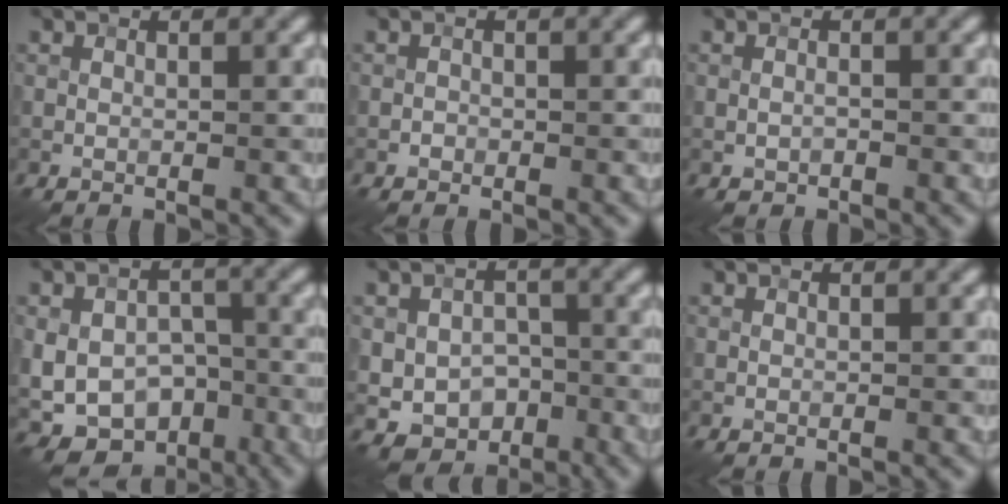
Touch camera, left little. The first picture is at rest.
{"total": 0.5, "force": [-0.3, 0.4, 0.0], "torque": [0.003, -0.001, -0.008]}
{"total": 0.5, "force": [-0.4, 0.3, 0.2], "torque": [-0.006, 0.002, -0.007]}
{"total": 10.9, "force": [-4.5, 7.7, 6.3], "torque": [-0.084, -0.012, -0.068]}
{"total": 5.9, "force": [-2.2, 4.4, 3.2], "torque": [-0.052, -0.006, -0.037]}
{"total": 0.0}